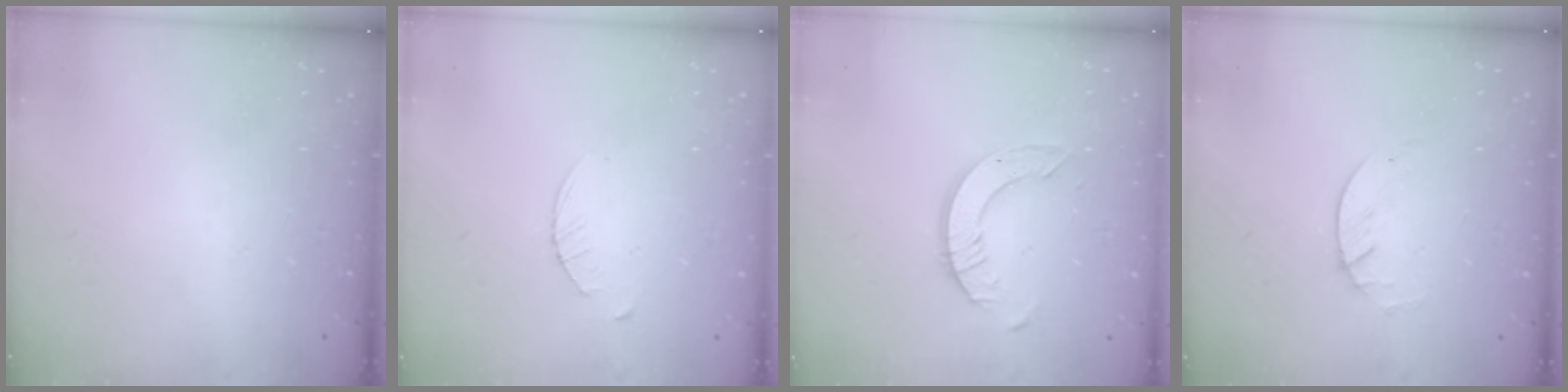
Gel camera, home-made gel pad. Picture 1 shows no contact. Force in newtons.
{"total": 2.9, "press": 2.9, "slide": 0.4}
{"total": 6.9, "press": 6.8, "slide": 0.7}
{"total": 1.7, "press": 1.6, "slide": 0.2}